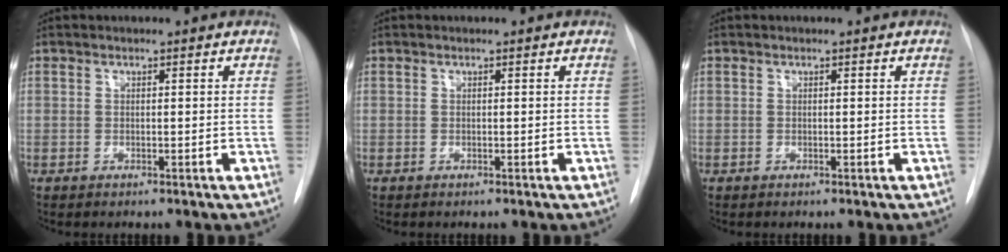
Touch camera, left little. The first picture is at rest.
{"total": 0.0}
{"total": 0.0}